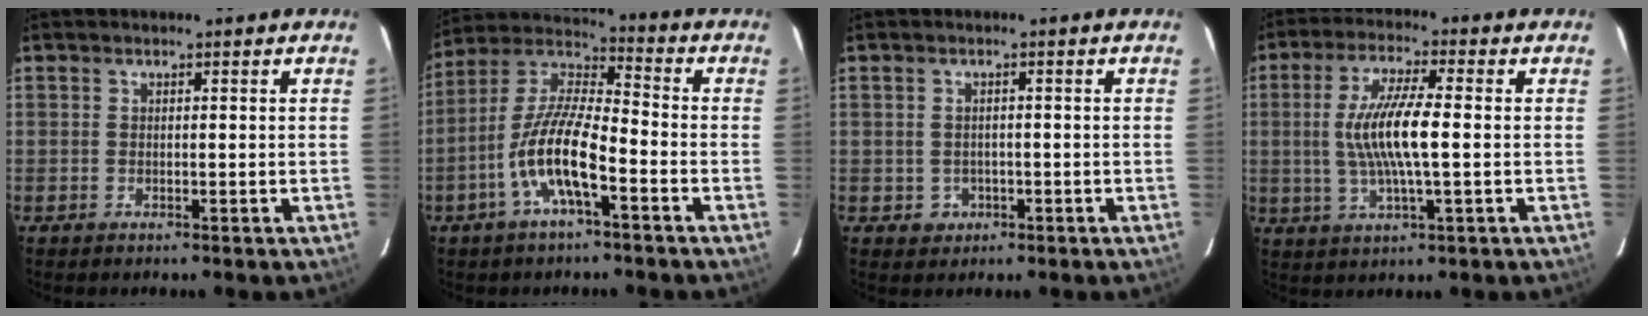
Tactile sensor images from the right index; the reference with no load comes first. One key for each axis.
{"total": 12.4, "fx": -5.4, "fy": 3.0, "fz": 10.8, "tx": -0.222, "ty": 0.002, "tz": -0.109}
{"total": 2.9, "fx": -0.8, "fy": 2.7, "fz": 0.5, "tx": -0.013, "ty": 0.004, "tz": -0.006}
{"total": 10.5, "fx": -0.2, "fy": 1.7, "fz": 10.3, "tx": -0.199, "ty": -0.001, "tz": -0.004}